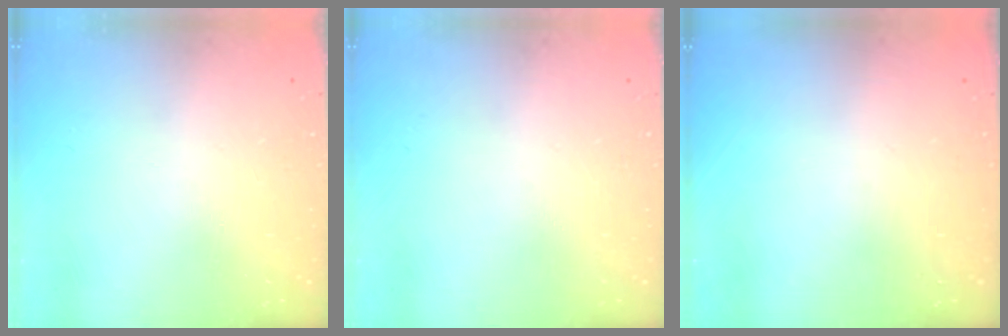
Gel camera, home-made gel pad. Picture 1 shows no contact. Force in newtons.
{"total": 0.0}
{"total": 0.0}